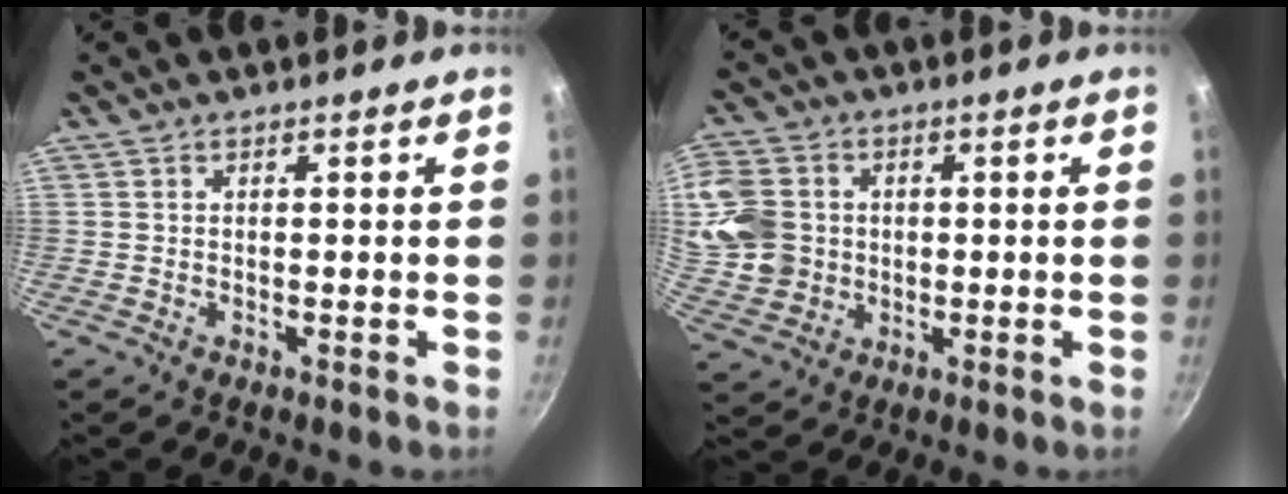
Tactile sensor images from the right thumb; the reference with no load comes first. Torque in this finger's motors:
{"motor_torque": [-0.32, 0.49, 0.53, 0.44, 0.04]}